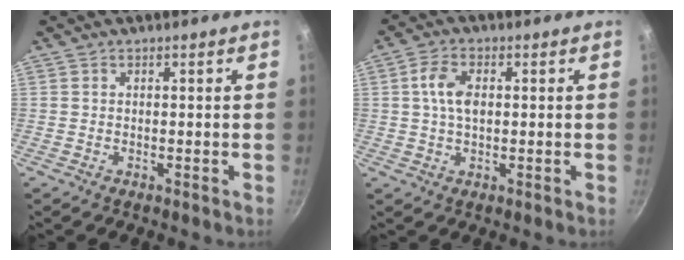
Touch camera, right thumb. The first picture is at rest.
{"total": 5.5, "force": [0.7, 3.2, 4.4], "torque": [-0.081, 0.007, 0.010]}